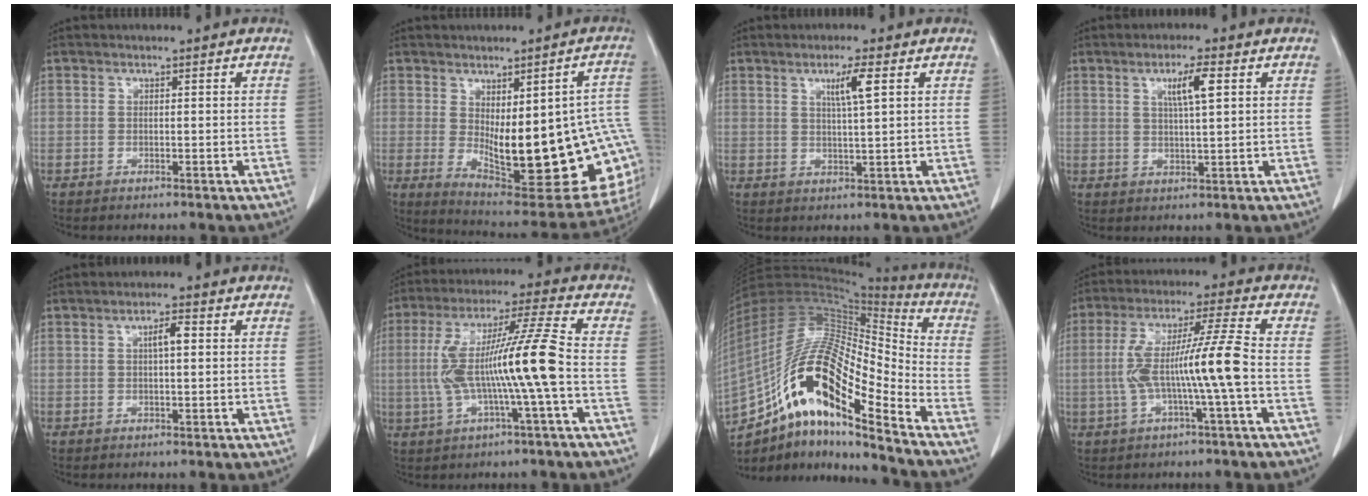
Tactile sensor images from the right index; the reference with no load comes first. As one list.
[{"total": 24.2, "force": [-3.0, 7.8, 22.7], "torque": [-0.217, -0.003, -0.015]}, {"total": 4.1, "force": [1.7, -0.2, 3.7], "torque": [-0.066, -0.004, 0.031]}, {"total": 4.9, "force": [1.9, 0.2, 4.5], "torque": [-0.079, 0.000, 0.032]}, {"total": 2.7, "force": [0.6, 0.5, 2.6], "torque": [-0.045, 0.005, 0.010]}, {"total": 13.9, "force": [-1.6, -0.7, 13.8], "torque": [-0.269, 0.017, -0.033]}, {"total": 22.4, "force": [-12.5, 4.7, 18.0], "torque": [-0.362, 0.006, -0.221]}, {"total": 10.9, "force": [-1.6, -0.9, 10.8], "torque": [-0.214, 0.019, -0.031]}]